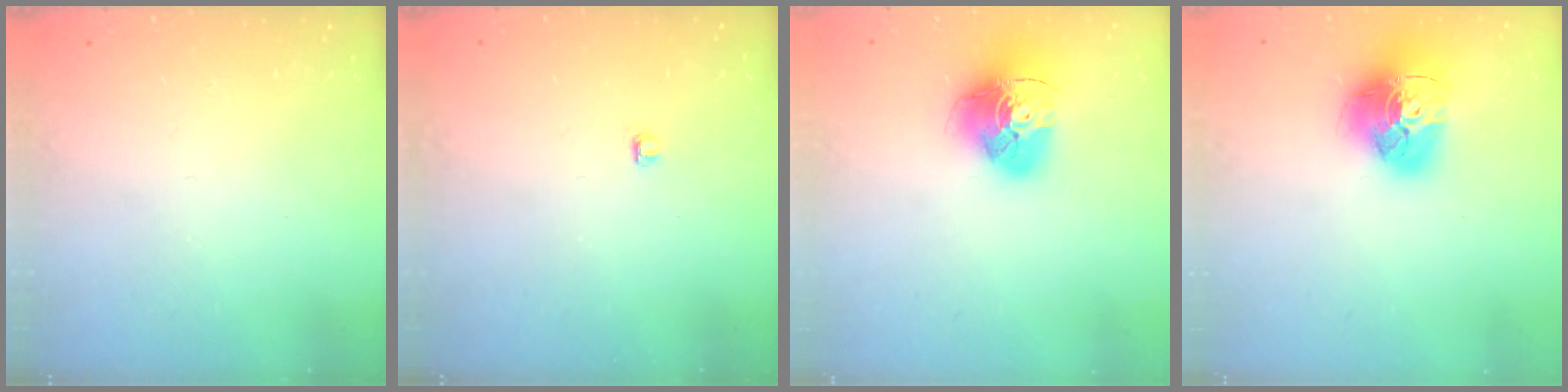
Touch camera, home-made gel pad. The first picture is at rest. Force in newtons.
{"total": 2.8, "press": 2.8, "slide": 0.4}
{"total": 15.5, "press": 15.4, "slide": 1.7}
{"total": 18.0, "press": 17.9, "slide": 1.9}